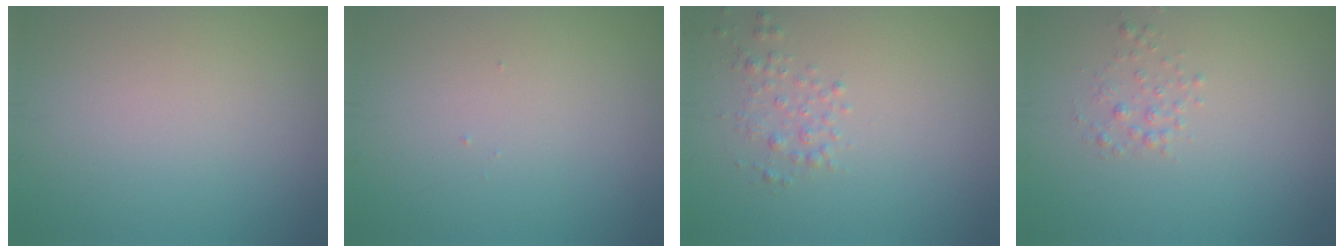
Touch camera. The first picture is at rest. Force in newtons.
{"total": 0.0}
{"total": 1.4, "press": 1.4, "slide": 0.0}
{"total": 1.1, "press": 1.1, "slide": 0.1}